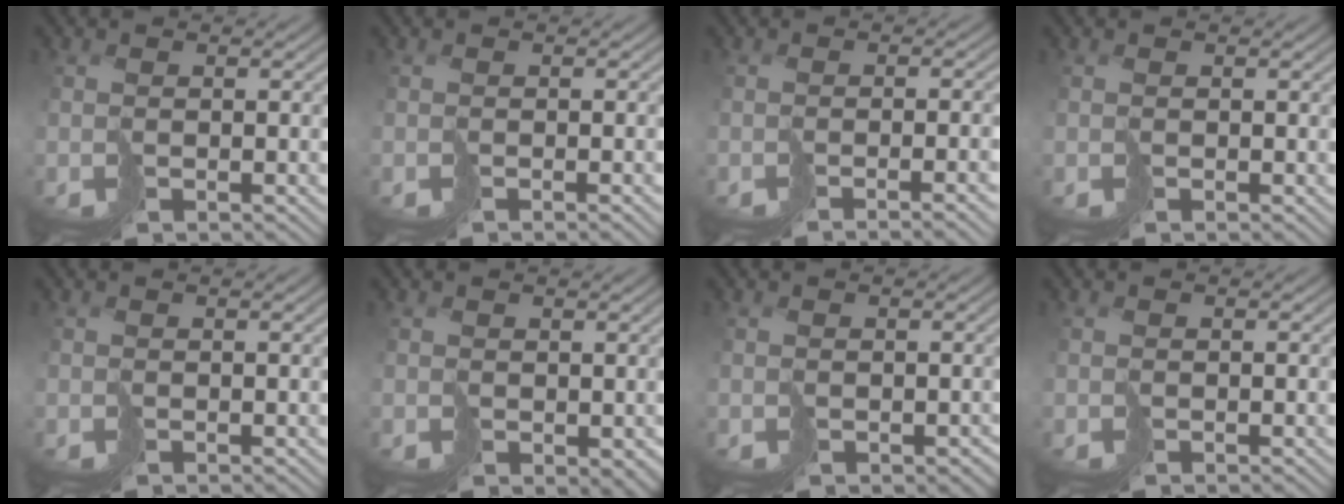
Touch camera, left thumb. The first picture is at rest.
{"total": 1.0, "force": [-0.9, -0.4, 0.3], "torque": [-0.001, 0.003, -0.014]}
{"total": 3.4, "force": [-2.2, -0.2, 2.6], "torque": [-0.013, -0.005, -0.027]}
{"total": 0.0}
{"total": 0.5, "force": [0.2, -0.1, 0.5], "torque": [-0.011, 0.000, 0.005]}
{"total": 2.2, "force": [0.4, 1.6, 1.4], "torque": [-0.033, -0.005, 0.012]}
{"total": 1.3, "force": [-0.2, 1.0, 0.7], "torque": [-0.007, -0.004, -0.002]}
{"total": 0.0}